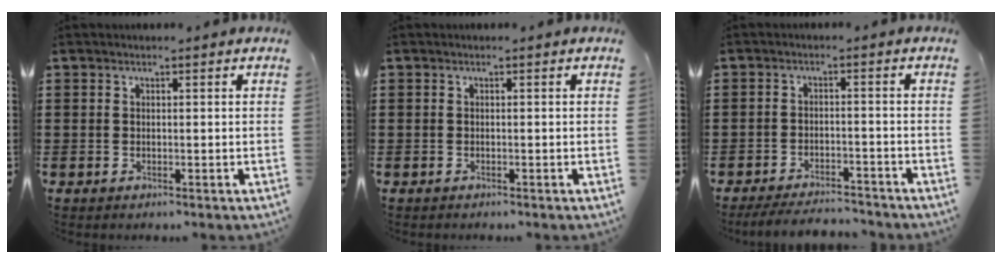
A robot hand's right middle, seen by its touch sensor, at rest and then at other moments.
{"total": 0.0}
{"total": 3.9, "force": [-3.8, 0.3, 1.0], "torque": [-0.016, 0.003, -0.075]}